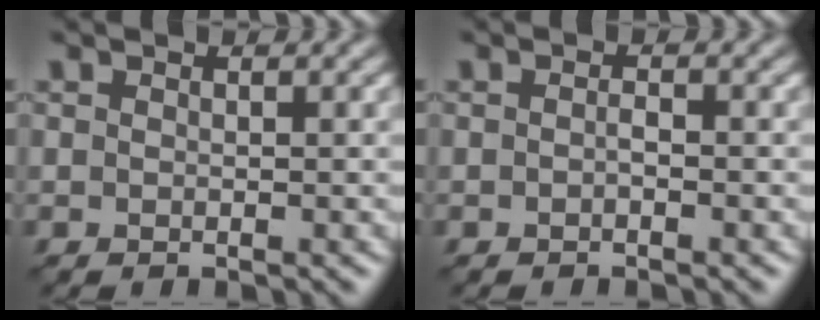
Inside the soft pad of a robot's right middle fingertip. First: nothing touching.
{"total": 0.6, "force": [-0.3, 0.1, 0.5], "torque": [-0.010, 0.001, -0.005]}